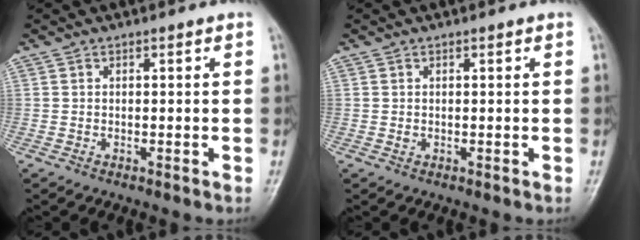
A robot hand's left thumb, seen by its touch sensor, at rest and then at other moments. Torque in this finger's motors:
{"motor_torque": [0.07, 0.15, 0.21, 0.18, 0.00]}